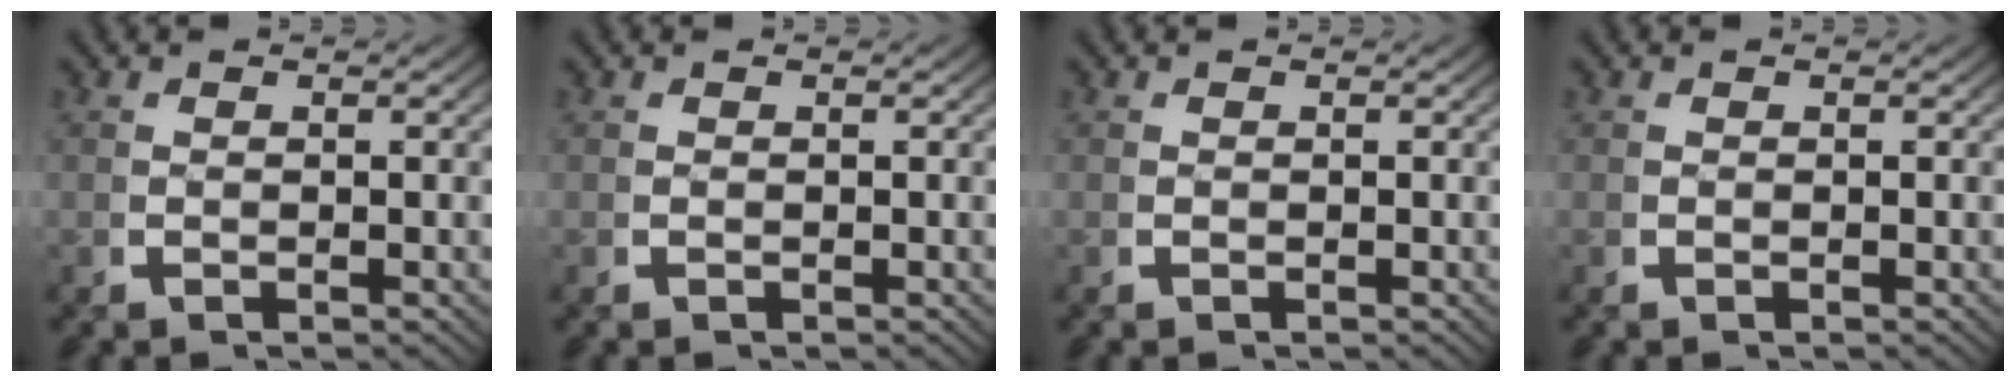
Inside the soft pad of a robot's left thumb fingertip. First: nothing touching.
{"total": 0.0}
{"total": 0.0}
{"total": 0.0}